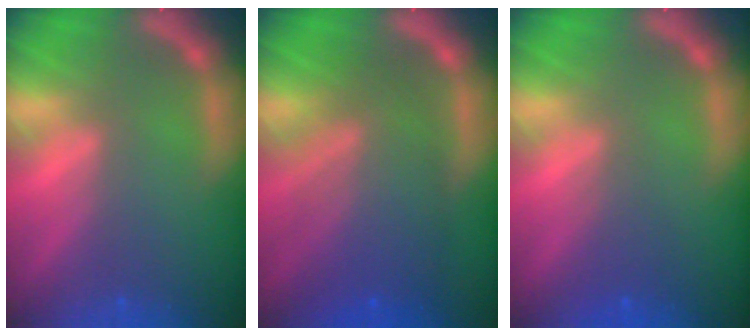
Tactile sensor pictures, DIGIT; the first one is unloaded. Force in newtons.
{"total": 8.5}
{"total": 2.0}